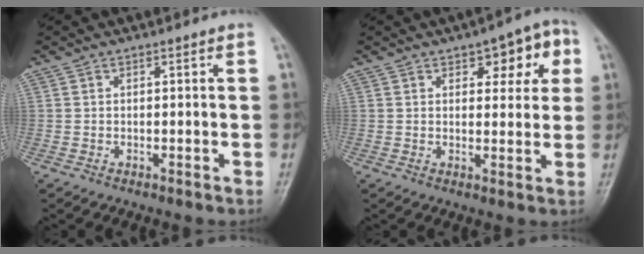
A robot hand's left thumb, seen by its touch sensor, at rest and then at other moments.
{"total": 8.3, "force": [3.5, 4.3, 6.2], "torque": [-0.034, -0.003, 0.037]}